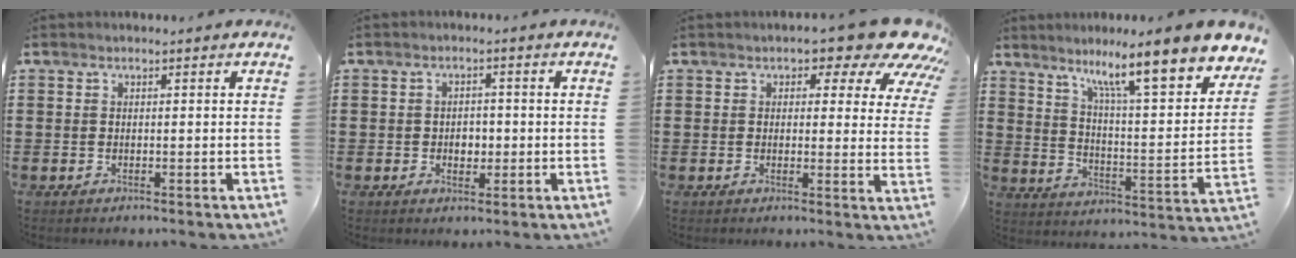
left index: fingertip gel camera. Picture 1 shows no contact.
{"total": 2.2, "force": [-0.4, 1.7, 1.4], "torque": [-0.023, 0.002, -0.013]}
{"total": 6.9, "force": [5.0, 2.4, 4.2], "torque": [-0.061, -0.029, 0.079]}
{"total": 11.8, "force": [8.9, 0.6, 7.7], "torque": [-0.146, -0.060, 0.136]}